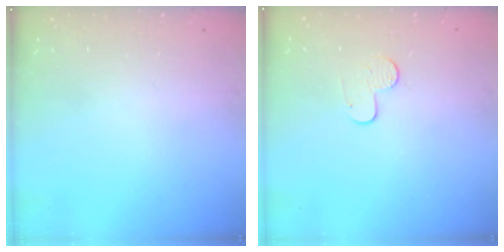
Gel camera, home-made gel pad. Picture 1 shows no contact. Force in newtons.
{"total": 6.6, "press": 6.5, "slide": 0.6}